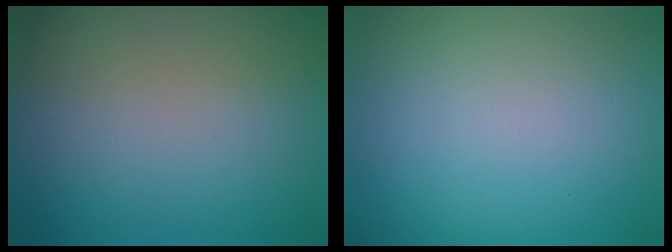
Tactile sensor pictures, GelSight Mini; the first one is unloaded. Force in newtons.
{"total": 0.0}